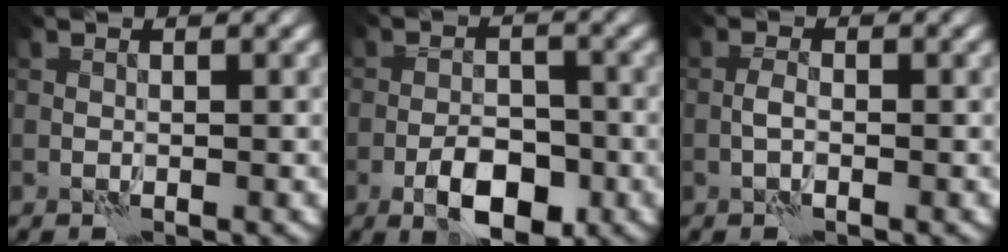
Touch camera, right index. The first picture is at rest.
{"total": 5.2, "force": [-2.6, 2.4, 3.8], "torque": [-0.056, 0.003, -0.048]}
{"total": 1.1, "force": [-0.5, 0.3, 0.9], "torque": [-0.022, 0.004, -0.013]}